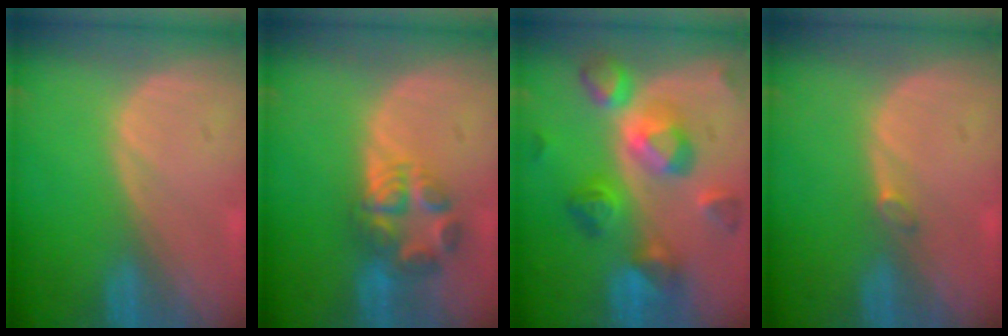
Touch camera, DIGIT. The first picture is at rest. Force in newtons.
{"total": 6.0, "press": 5.9, "slide": 0.8}
{"total": 10.2, "press": 10.2, "slide": 0.8}
{"total": 0.9, "press": 0.9, "slide": 0.3}